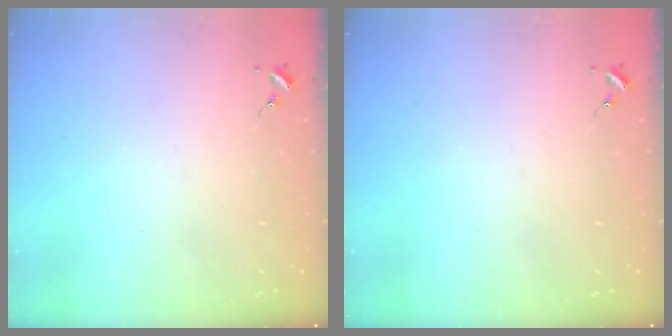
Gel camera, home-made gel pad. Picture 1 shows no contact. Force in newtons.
{"total": 0.0}